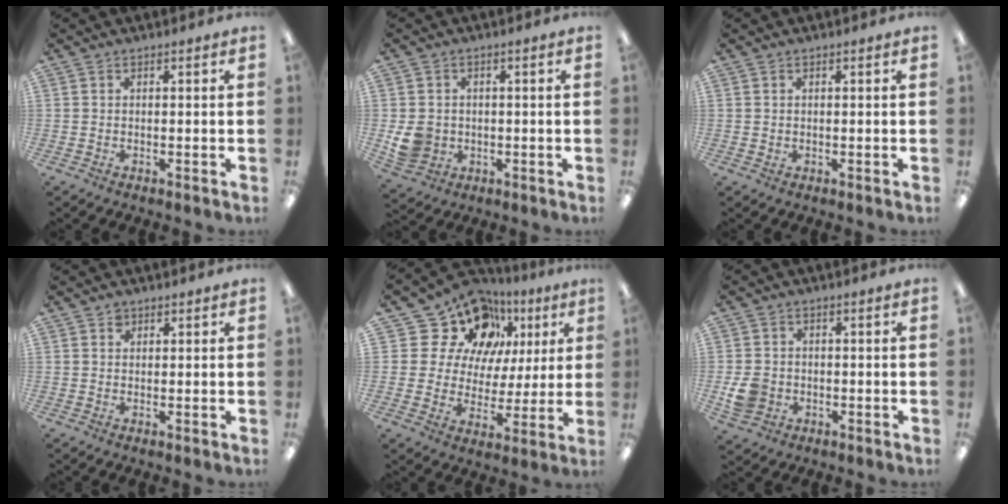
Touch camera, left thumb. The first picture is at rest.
{"total": 6.7, "force": [-0.3, 6.2, 2.6], "torque": [-0.050, 0.011, 0.000]}
{"total": 0.7, "force": [0.4, 0.6, -0.1], "torque": [0.002, 0.002, 0.006]}
{"total": 1.7, "force": [1.1, 1.2, 0.4], "torque": [-0.001, -0.003, 0.019]}
{"total": 17.9, "force": [10.4, 13.0, 6.5], "torque": [-0.128, -0.053, 0.202]}
{"total": 6.1, "force": [-1.1, 5.3, 2.7], "torque": [-0.044, 0.007, -0.017]}